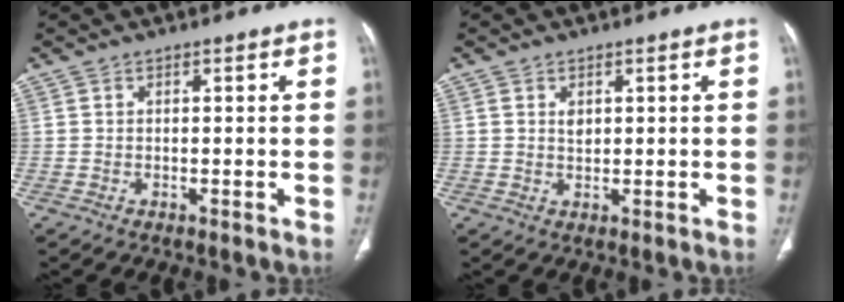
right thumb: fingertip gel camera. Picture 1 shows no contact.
{"total": 1.6, "force": [0.6, 1.0, 1.1], "torque": [-0.015, -0.005, 0.013]}